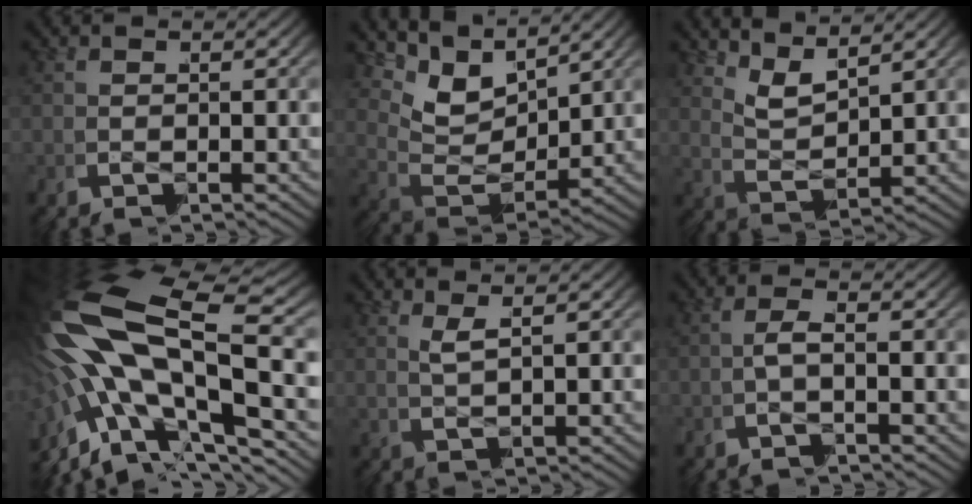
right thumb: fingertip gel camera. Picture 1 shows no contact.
{"total": 6.1, "force": [1.3, 4.3, 4.2], "torque": [-0.094, -0.023, 0.033]}
{"total": 3.8, "force": [2.2, 1.9, 2.4], "torque": [-0.054, -0.008, 0.043]}
{"total": 11.8, "force": [-1.3, 6.3, 9.9], "torque": [-0.221, -0.022, -0.010]}
{"total": 1.7, "force": [1.5, -0.4, 0.7], "torque": [-0.006, 0.013, 0.031]}
{"total": 1.6, "force": [-0.3, 0.3, 1.5], "torque": [-0.027, 0.008, -0.014]}